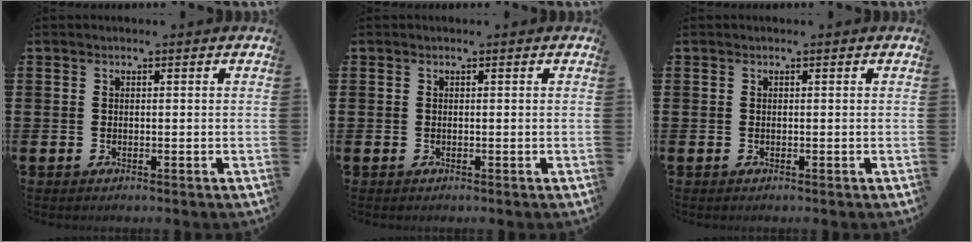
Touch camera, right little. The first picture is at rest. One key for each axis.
{"total": 0.0}
{"total": 0.0}